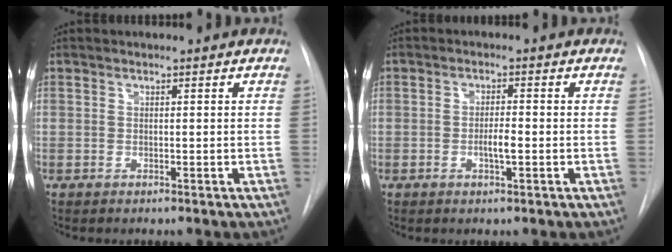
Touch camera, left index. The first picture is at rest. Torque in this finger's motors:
{"motor_torque": [0.21, 0.27, 0.06, 0.01]}